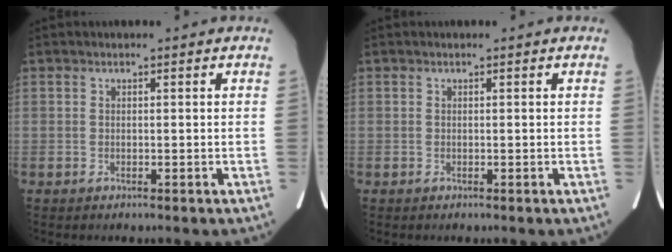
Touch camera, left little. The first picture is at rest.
{"total": 0.0}